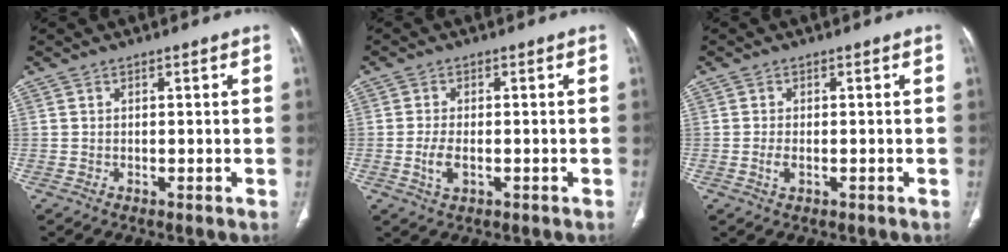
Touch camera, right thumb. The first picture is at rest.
{"total": 4.0, "force": [-1.0, 2.1, 3.3], "torque": [-0.071, 0.000, -0.017]}
{"total": 2.2, "force": [-0.6, 1.1, 1.8], "torque": [-0.043, 0.000, -0.011]}